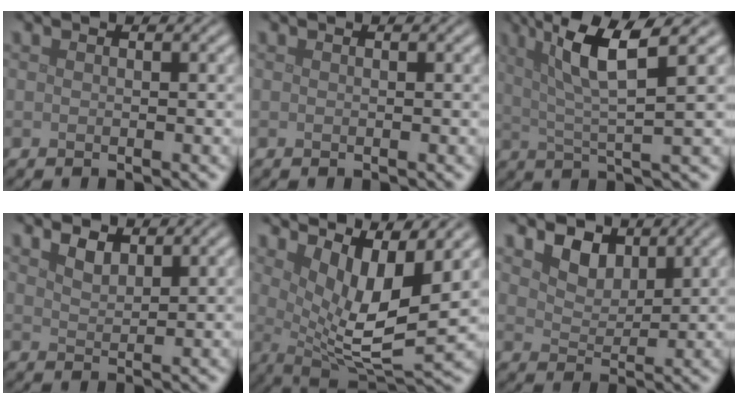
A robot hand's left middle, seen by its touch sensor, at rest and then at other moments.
{"total": 0.0}
{"total": 6.9, "force": [2.8, 1.3, 6.2], "torque": [-0.103, 0.012, 0.050]}
{"total": 1.7, "force": [1.4, 0.8, 0.7], "torque": [-0.018, 0.000, 0.030]}
{"total": 7.1, "force": [2.8, 2.2, 6.1], "torque": [-0.109, -0.013, 0.054]}
{"total": 3.0, "force": [2.0, 1.8, 1.3], "torque": [-0.036, -0.007, 0.032]}